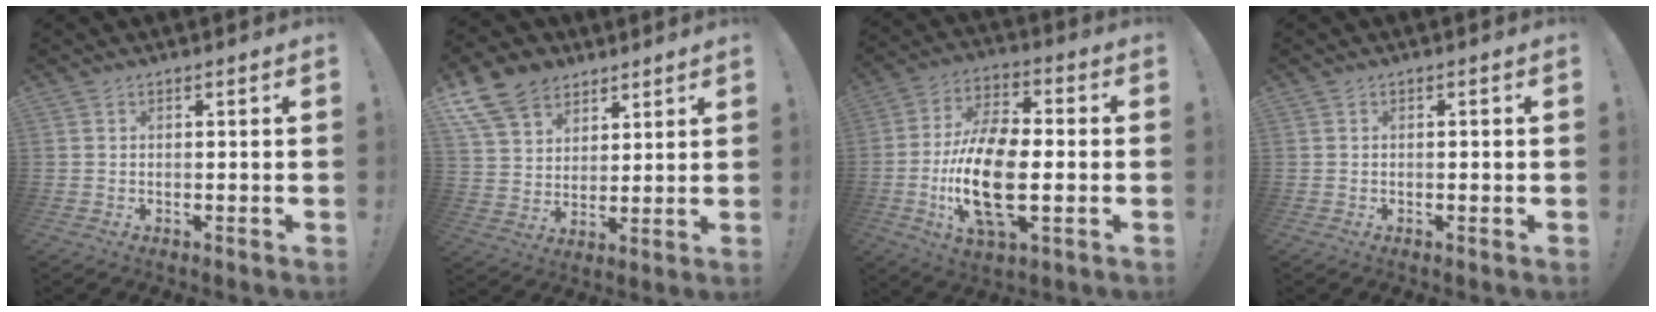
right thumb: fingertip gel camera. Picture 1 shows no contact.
{"total": 13.2, "force": [8.3, 9.2, 4.5], "torque": [-0.076, -0.055, 0.163]}
{"total": 19.6, "force": [-3.7, 9.5, 16.8], "torque": [-0.344, 0.003, -0.060]}
{"total": 0.6, "force": [-0.3, 0.2, 0.5], "torque": [-0.011, 0.002, -0.006]}